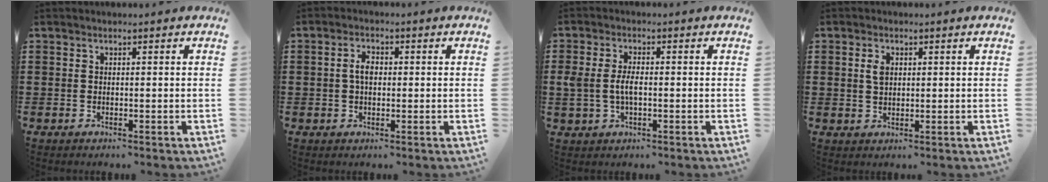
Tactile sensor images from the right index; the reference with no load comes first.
{"total": 2.9, "force": [0.1, 1.6, 2.4], "torque": [-0.049, 0.007, 0.001]}
{"total": 3.9, "force": [-0.2, 2.0, 3.3], "torque": [-0.086, -0.002, -0.011]}
{"total": 2.3, "force": [0.7, 1.4, 1.8], "torque": [-0.039, 0.006, 0.012]}